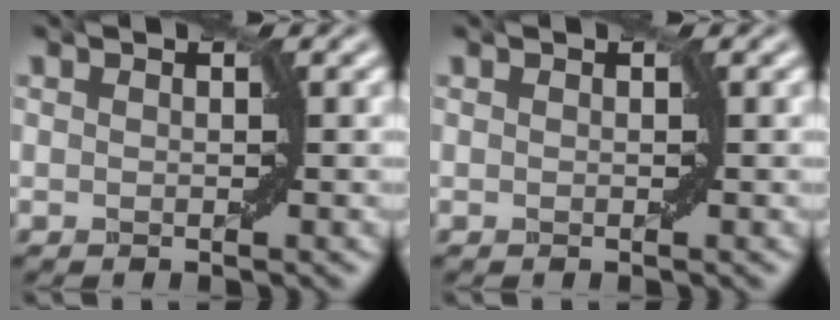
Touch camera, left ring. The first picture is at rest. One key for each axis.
{"total": 0.0}